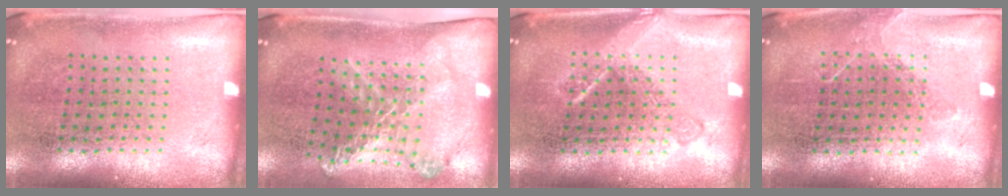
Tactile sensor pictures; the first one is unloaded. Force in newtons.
{"total": 1.5, "press": 1.3, "slide": 0.8}
{"total": 1.5, "press": 1.5, "slide": 0.2}
{"total": 1.0, "press": 0.9, "slide": 0.5}